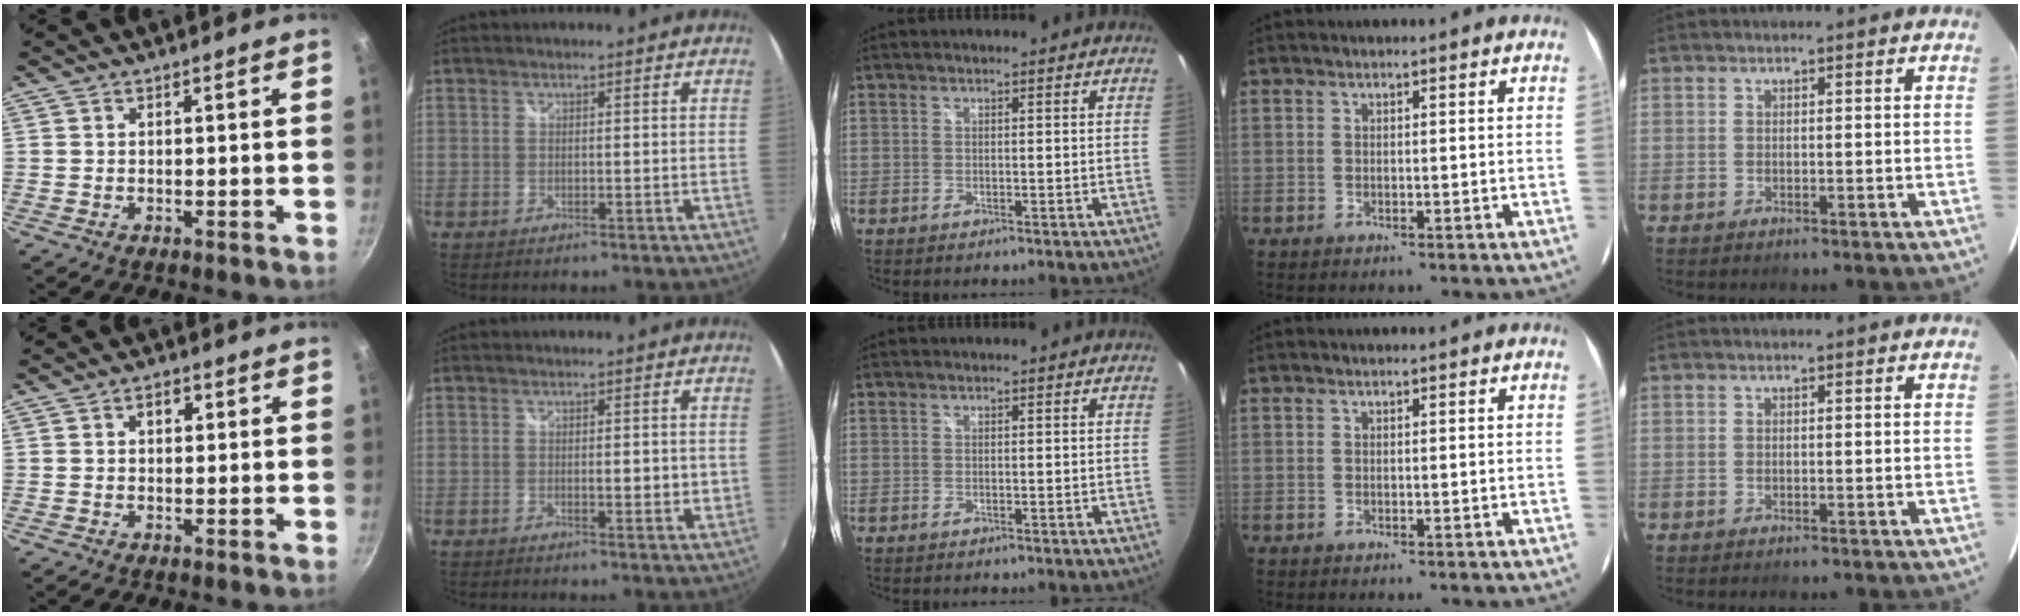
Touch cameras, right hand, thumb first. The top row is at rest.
{"thumb": {"total": 2.4, "force": [0.8, 1.7, 1.6], "torque": [-0.010, 0.004, 0.010]}, "index": {"total": 2.8, "force": [0.1, 1.1, 2.5], "torque": [-0.038, -0.003, 0.004]}}